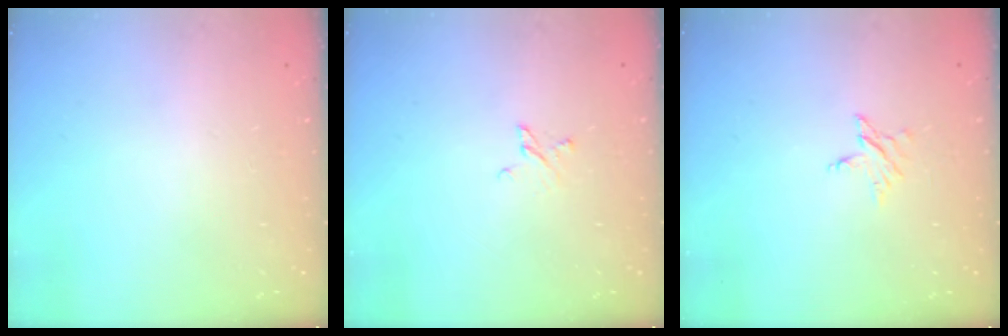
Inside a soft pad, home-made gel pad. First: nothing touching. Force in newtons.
{"total": 2.7, "press": 2.7, "slide": 0.4}
{"total": 2.7, "press": 2.7, "slide": 0.2}